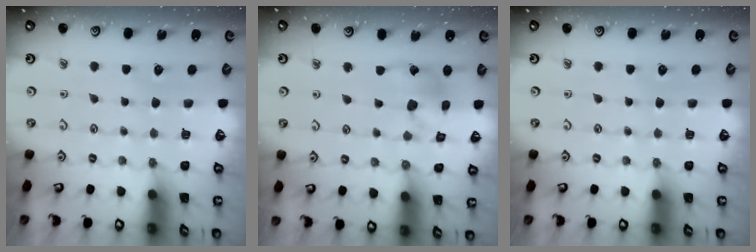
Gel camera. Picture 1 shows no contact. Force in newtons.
{"total": 10.6, "press": 10.5, "slide": 1.5}
{"total": 0.0}